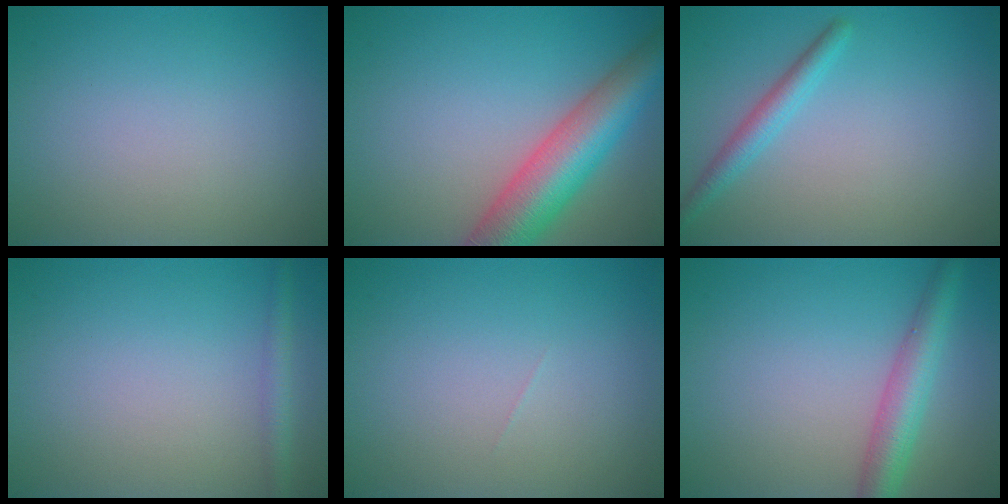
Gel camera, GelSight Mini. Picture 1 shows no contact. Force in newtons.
{"total": 8.2, "press": 8.2, "slide": 0.4}
{"total": 2.1, "press": 2.1, "slide": 0.2}
{"total": 1.6, "press": 1.6, "slide": 0.1}
{"total": 0.0}
{"total": 4.1, "press": 4.1, "slide": 0.0}